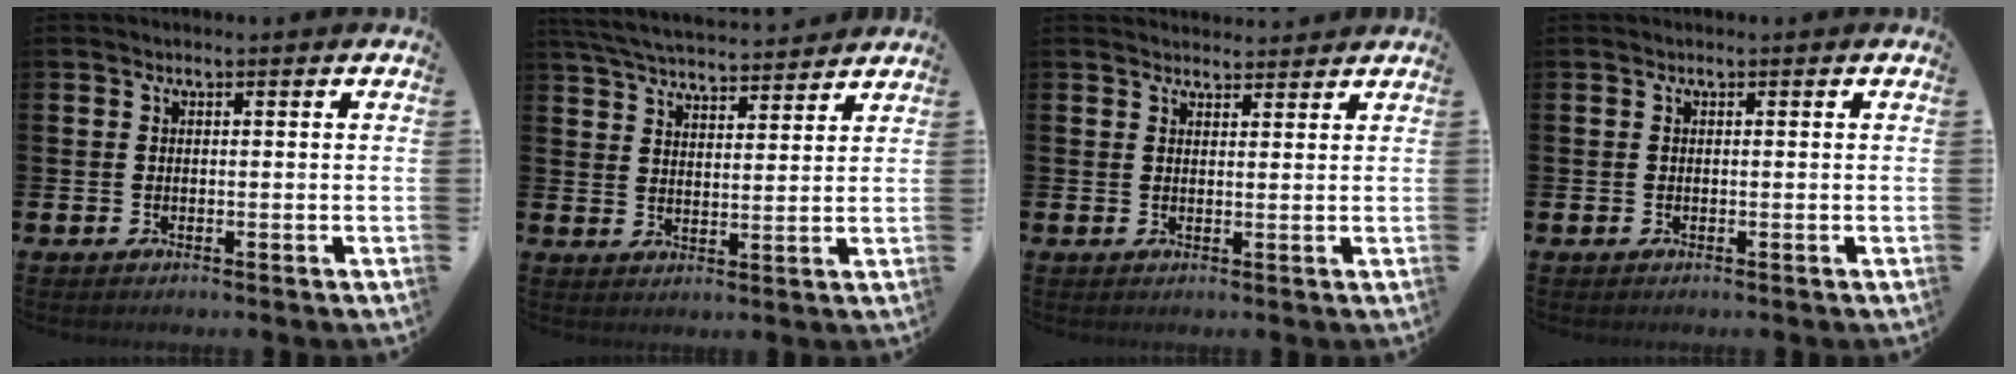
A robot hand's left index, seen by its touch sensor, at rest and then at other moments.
{"total": 5.8, "force": [5.7, 0.7, 1.1], "torque": [-0.045, -0.034, 0.102]}
{"total": 2.2, "force": [2.2, 0.5, -0.1], "torque": [0.009, -0.013, 0.037]}
{"total": 0.0}